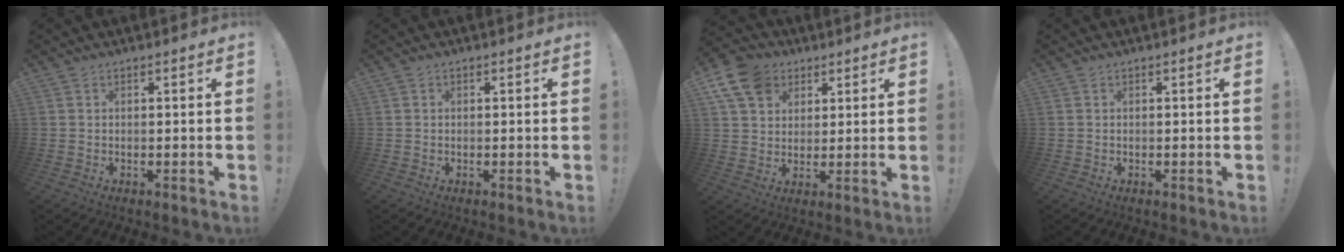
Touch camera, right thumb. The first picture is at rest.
{"total": 0.0}
{"total": 12.3, "force": [5.6, 9.6, 5.4], "torque": [-0.096, -0.026, 0.112]}
{"total": 0.0}